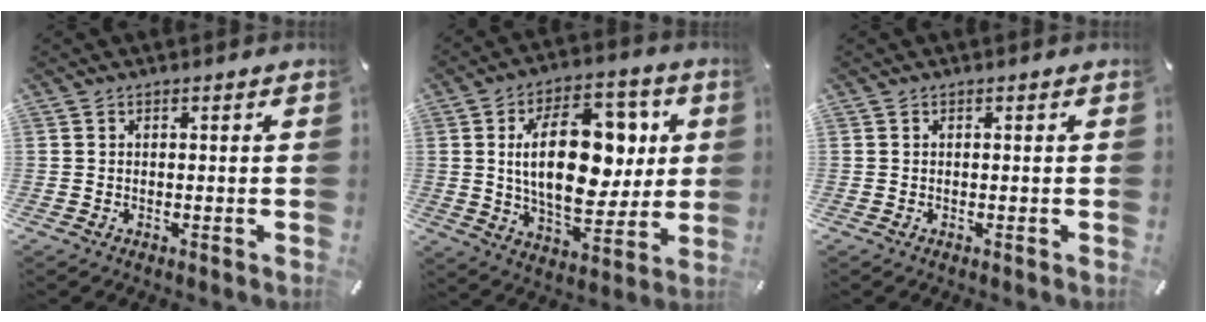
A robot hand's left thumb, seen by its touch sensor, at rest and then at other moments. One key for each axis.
{"total": 21.5, "fx": 3.4, "fy": 12.8, "fz": 17.0, "tx": -0.284, "ty": -0.001, "tz": 0.052}
{"total": 0.0}